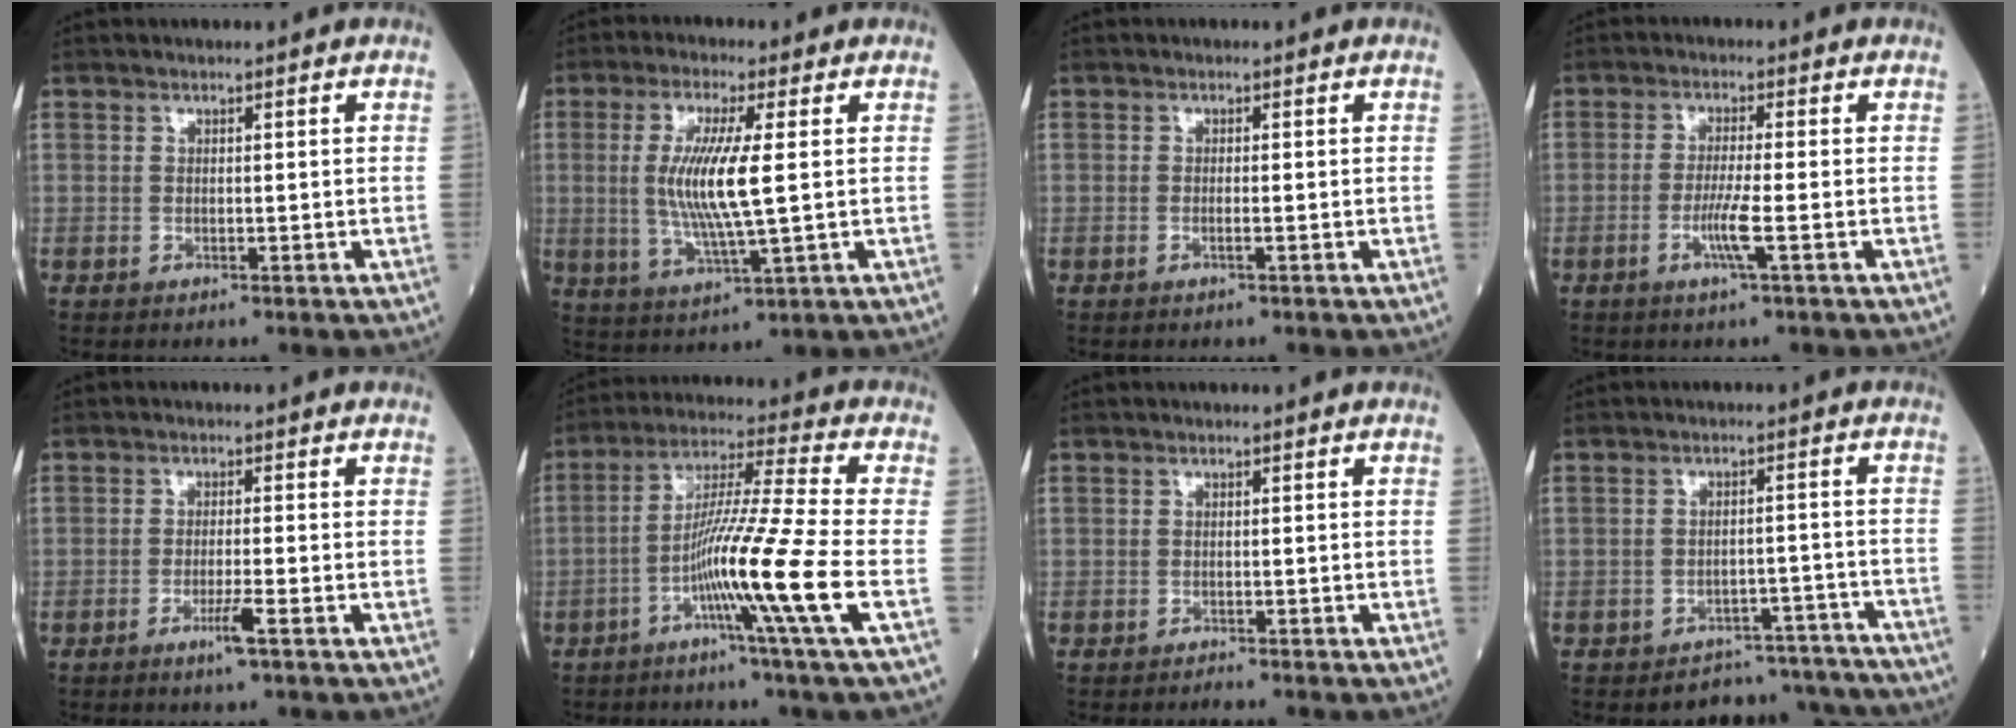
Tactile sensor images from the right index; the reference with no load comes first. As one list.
[{"total": 10.0, "force": [0.8, 0.6, 10.0], "torque": [-0.212, -0.010, 0.016]}, {"total": 0.6, "force": [-0.2, -0.1, 0.6], "torque": [-0.011, 0.002, -0.001]}, {"total": 4.1, "force": [-1.4, -0.5, 3.9], "torque": [-0.077, -0.007, -0.028]}, {"total": 3.1, "force": [-1.6, -0.4, 2.5], "torque": [-0.050, -0.005, -0.030]}, {"total": 13.1, "force": [-4.6, -2.9, 11.9], "torque": [-0.217, -0.011, -0.091]}, {"total": 1.1, "force": [-1.0, -0.1, 0.2], "torque": [-0.007, 0.000, -0.015]}, {"total": 10.5, "force": [-9.9, 3.3, 0.1], "torque": [0.032, 0.039, -0.115]}]